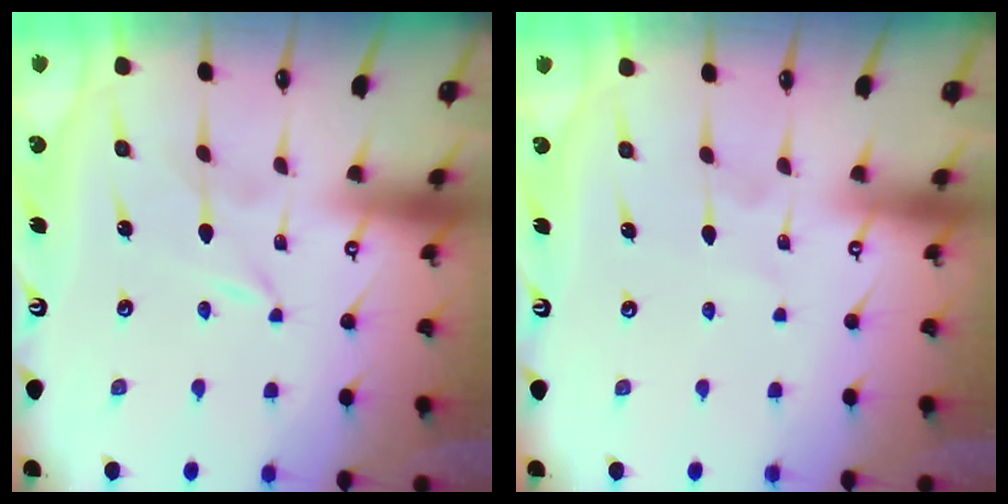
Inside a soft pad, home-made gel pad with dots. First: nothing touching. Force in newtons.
{"total": 2.6, "press": 2.6, "slide": 0.2}